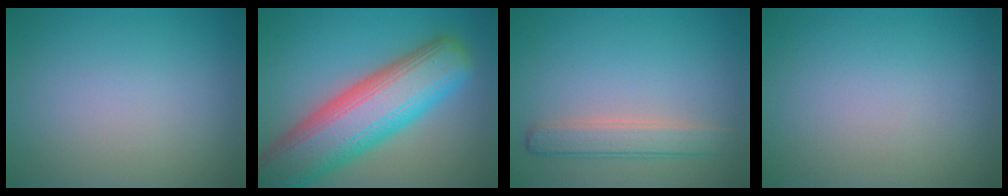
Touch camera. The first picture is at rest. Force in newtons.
{"total": 11.9, "press": 11.9, "slide": 0.5}
{"total": 2.8, "press": 2.8, "slide": 0.1}
{"total": 0.0}